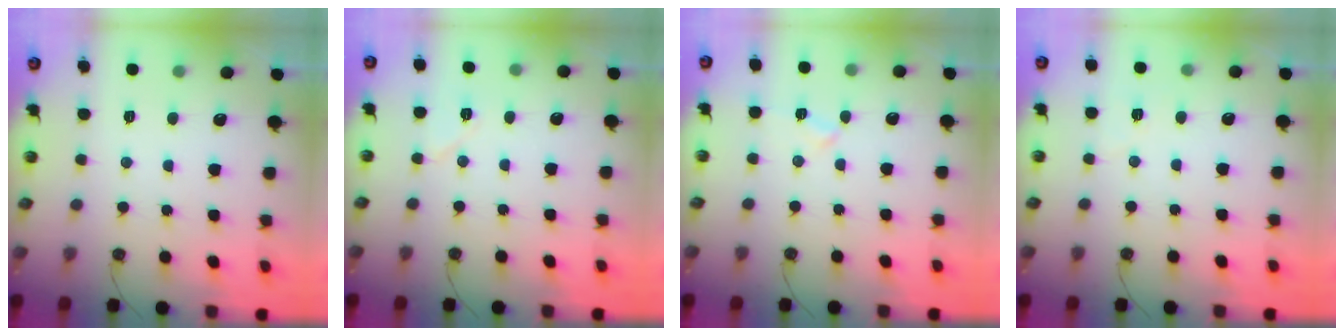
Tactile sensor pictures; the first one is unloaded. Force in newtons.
{"total": 5.8, "press": 5.2, "slide": 2.6}
{"total": 5.2, "press": 4.7, "slide": 2.3}
{"total": 3.5, "press": 3.4, "slide": 0.7}